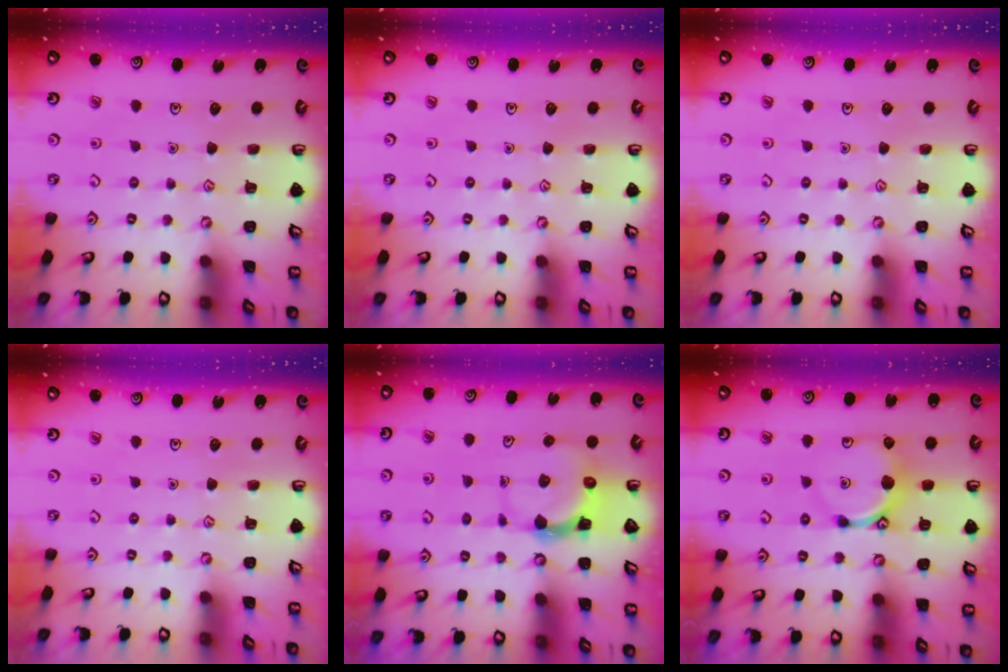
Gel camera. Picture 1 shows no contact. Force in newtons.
{"total": 0.0}
{"total": 0.0}
{"total": 0.0}
{"total": 4.7, "press": 4.6, "slide": 0.8}
{"total": 9.1, "press": 9.1, "slide": 0.4}